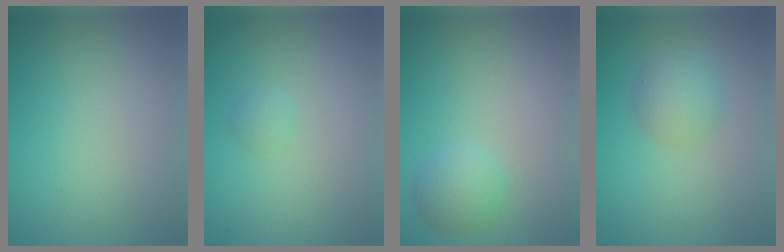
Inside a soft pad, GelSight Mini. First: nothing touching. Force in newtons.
{"total": 0.8, "press": 0.8, "slide": 0.0}
{"total": 2.5, "press": 2.5, "slide": 0.2}
{"total": 3.0, "press": 3.0, "slide": 0.1}